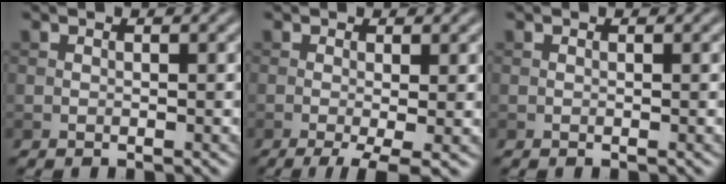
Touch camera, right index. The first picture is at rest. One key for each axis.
{"total": 3.8, "fx": -1.4, "fy": 0.8, "fz": 3.5, "tx": -0.061, "ty": -0.008, "tz": -0.025}
{"total": 0.0}